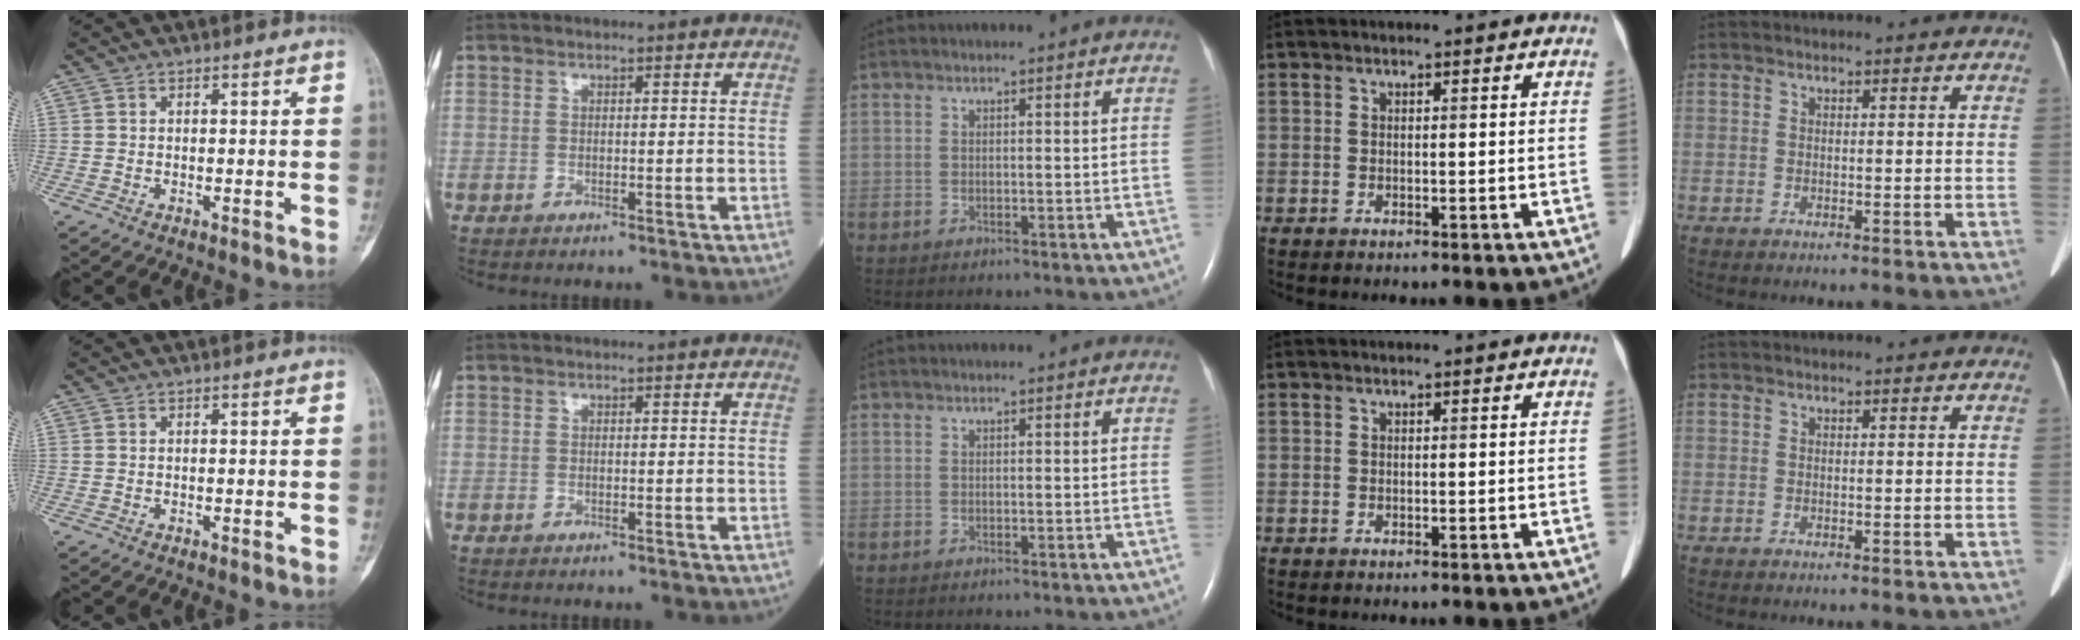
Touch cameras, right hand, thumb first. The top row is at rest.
{}